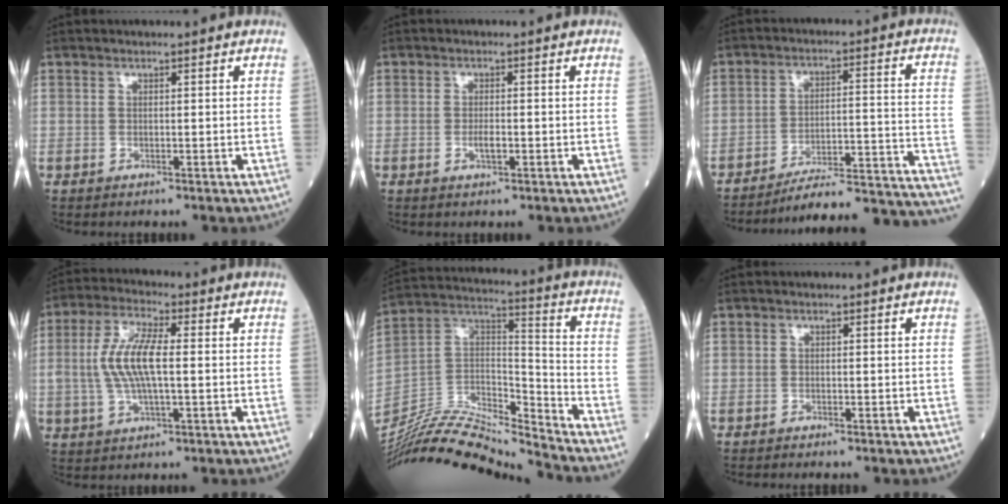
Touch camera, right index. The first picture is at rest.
{"total": 1.8, "force": [-0.5, 0.5, 1.7], "torque": [-0.030, 0.000, -0.009]}
{"total": 23.0, "force": [-21.9, -0.4, 7.1], "torque": [-0.034, 0.008, -0.295]}
{"total": 9.0, "force": [0.2, 2.4, 8.7], "torque": [-0.188, 0.008, 0.003]}
{"total": 20.7, "force": [-19.6, 0.1, 6.7], "torque": [-0.135, 0.027, -0.350]}
{"total": 1.2, "force": [-1.1, 0.0, 0.5], "torque": [-0.006, -0.001, -0.014]}